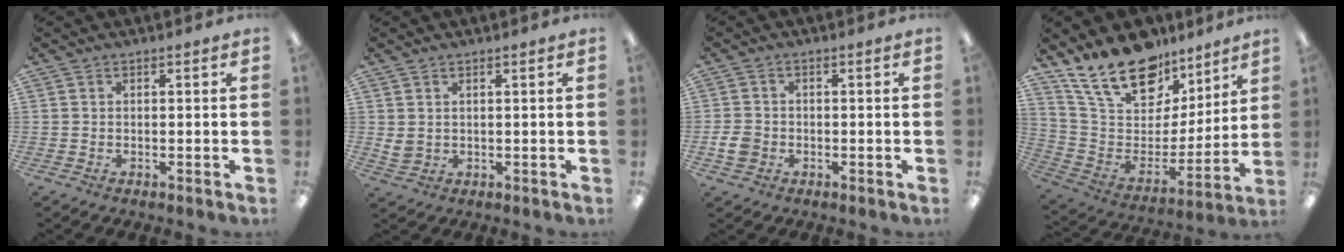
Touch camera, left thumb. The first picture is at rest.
{"total": 2.6, "force": [1.5, 1.8, 1.2], "torque": [-0.017, -0.004, 0.028]}
{"total": 3.7, "force": [-0.9, 3.1, 1.7], "torque": [-0.033, 0.006, -0.017]}
{"total": 20.8, "force": [15.4, 10.7, 8.9], "torque": [-0.168, -0.100, 0.281]}